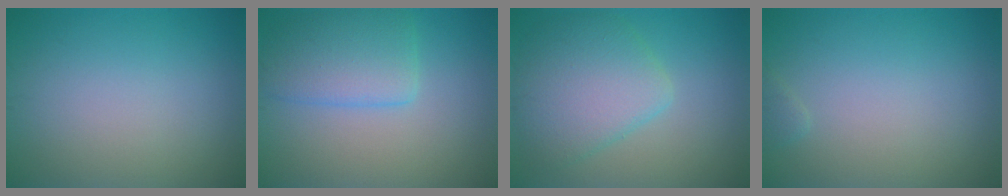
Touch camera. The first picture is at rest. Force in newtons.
{"total": 4.2, "press": 4.2, "slide": 0.3}
{"total": 5.7, "press": 5.7, "slide": 0.2}
{"total": 0.6, "press": 0.6, "slide": 0.1}